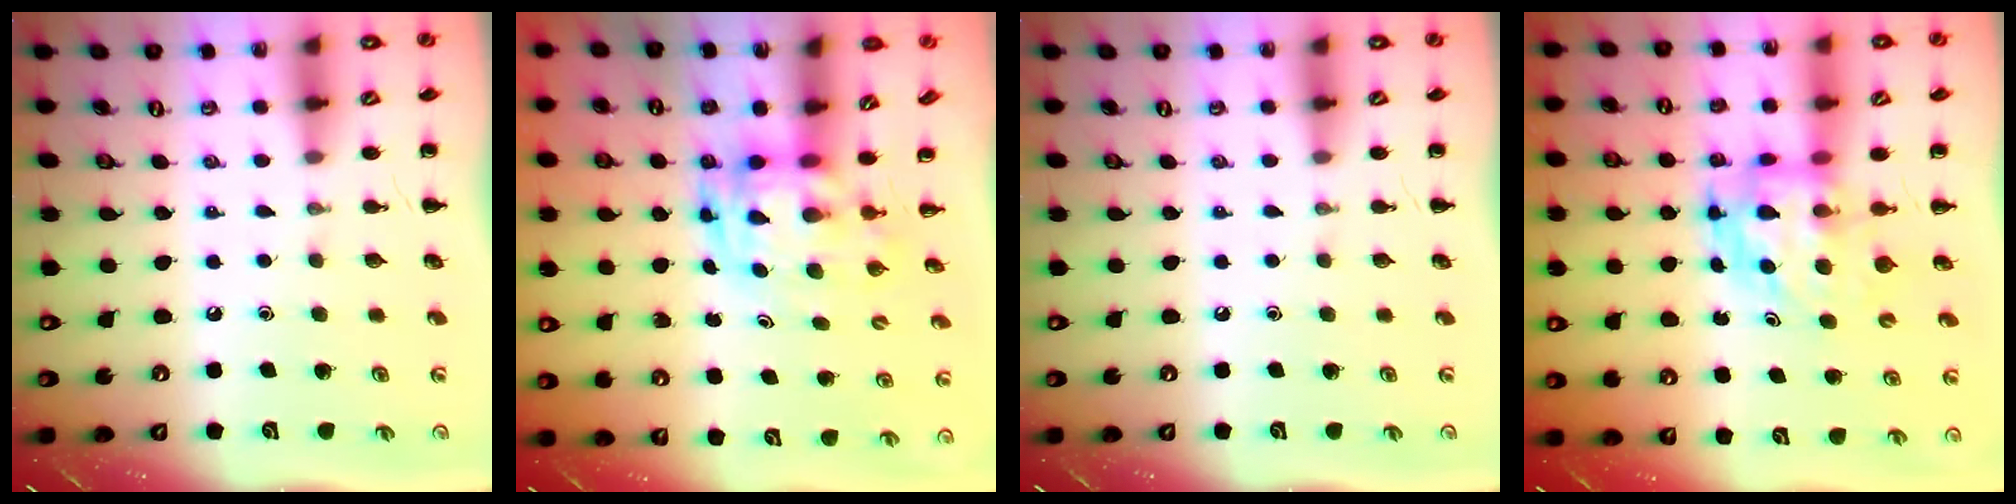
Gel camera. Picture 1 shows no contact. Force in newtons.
{"total": 3.2, "press": 3.1, "slide": 0.6}
{"total": 0.0}
{"total": 5.0, "press": 4.8, "slide": 1.3}